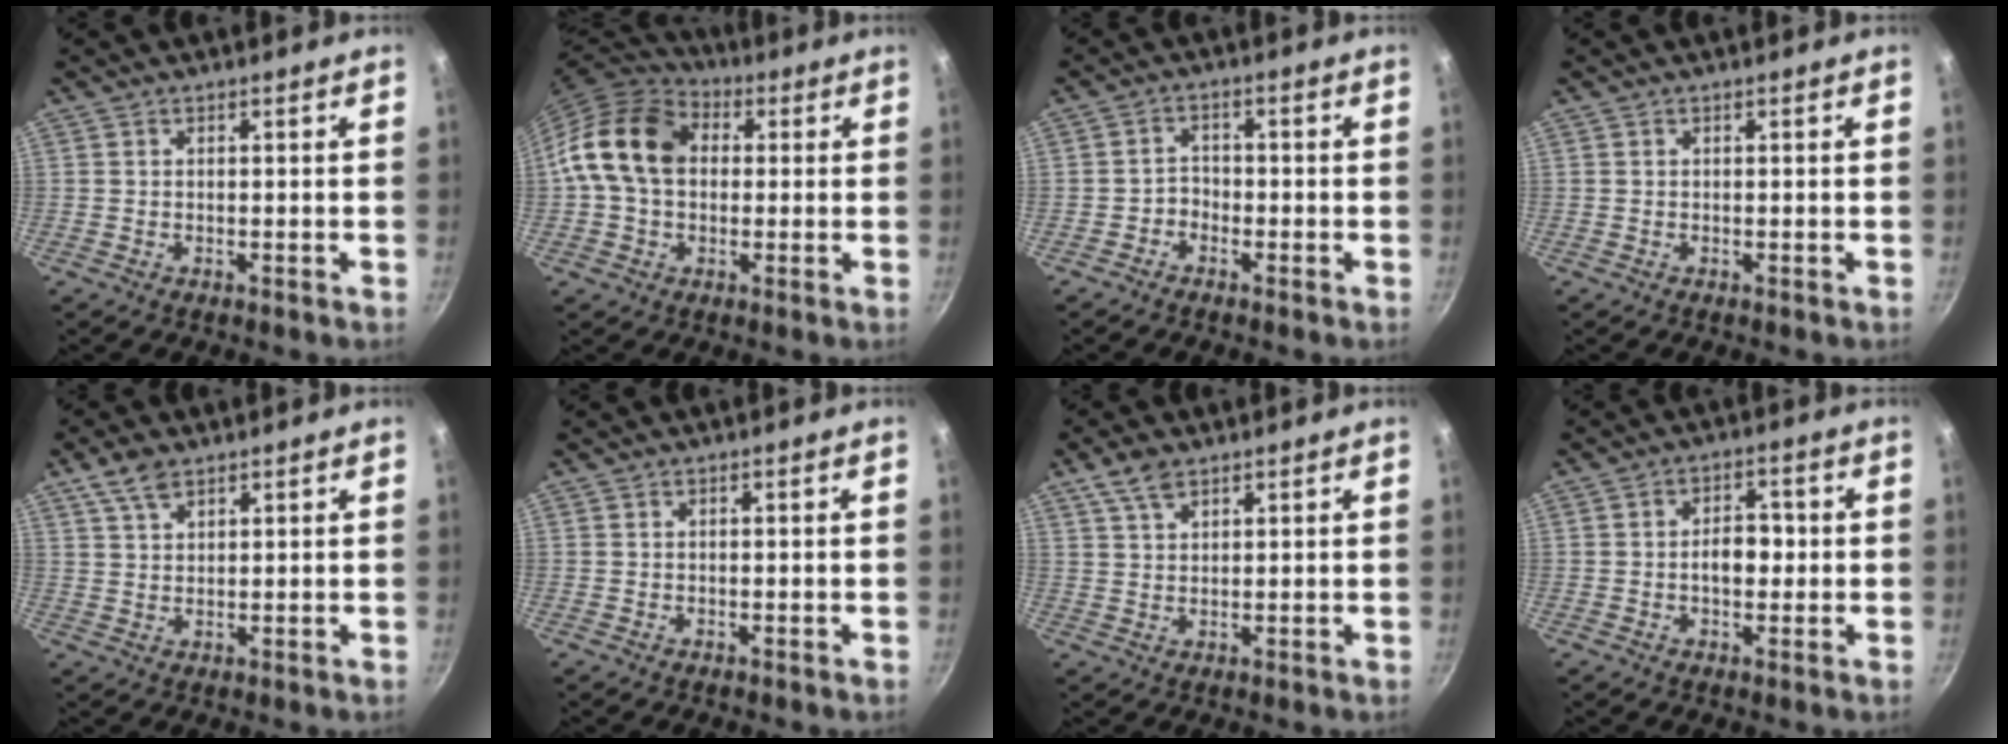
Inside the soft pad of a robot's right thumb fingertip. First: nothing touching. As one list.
[{"total": 15.0, "force": [1.4, 11.3, 9.8], "torque": [-0.152, 0.028, 0.008]}, {"total": 2.4, "force": [-1.4, 1.8, 0.8], "torque": [0.002, 0.019, -0.029]}, {"total": 0.0}, {"total": 5.0, "force": [3.3, 2.5, 2.9], "torque": [-0.048, -0.009, 0.063]}, {"total": 0.0}, {"total": 4.9, "force": [3.2, 2.4, 2.8], "torque": [-0.046, -0.008, 0.061]}, {"total": 5.5, "force": [-0.4, 3.6, 4.2], "torque": [-0.035, 0.014, -0.009]}]